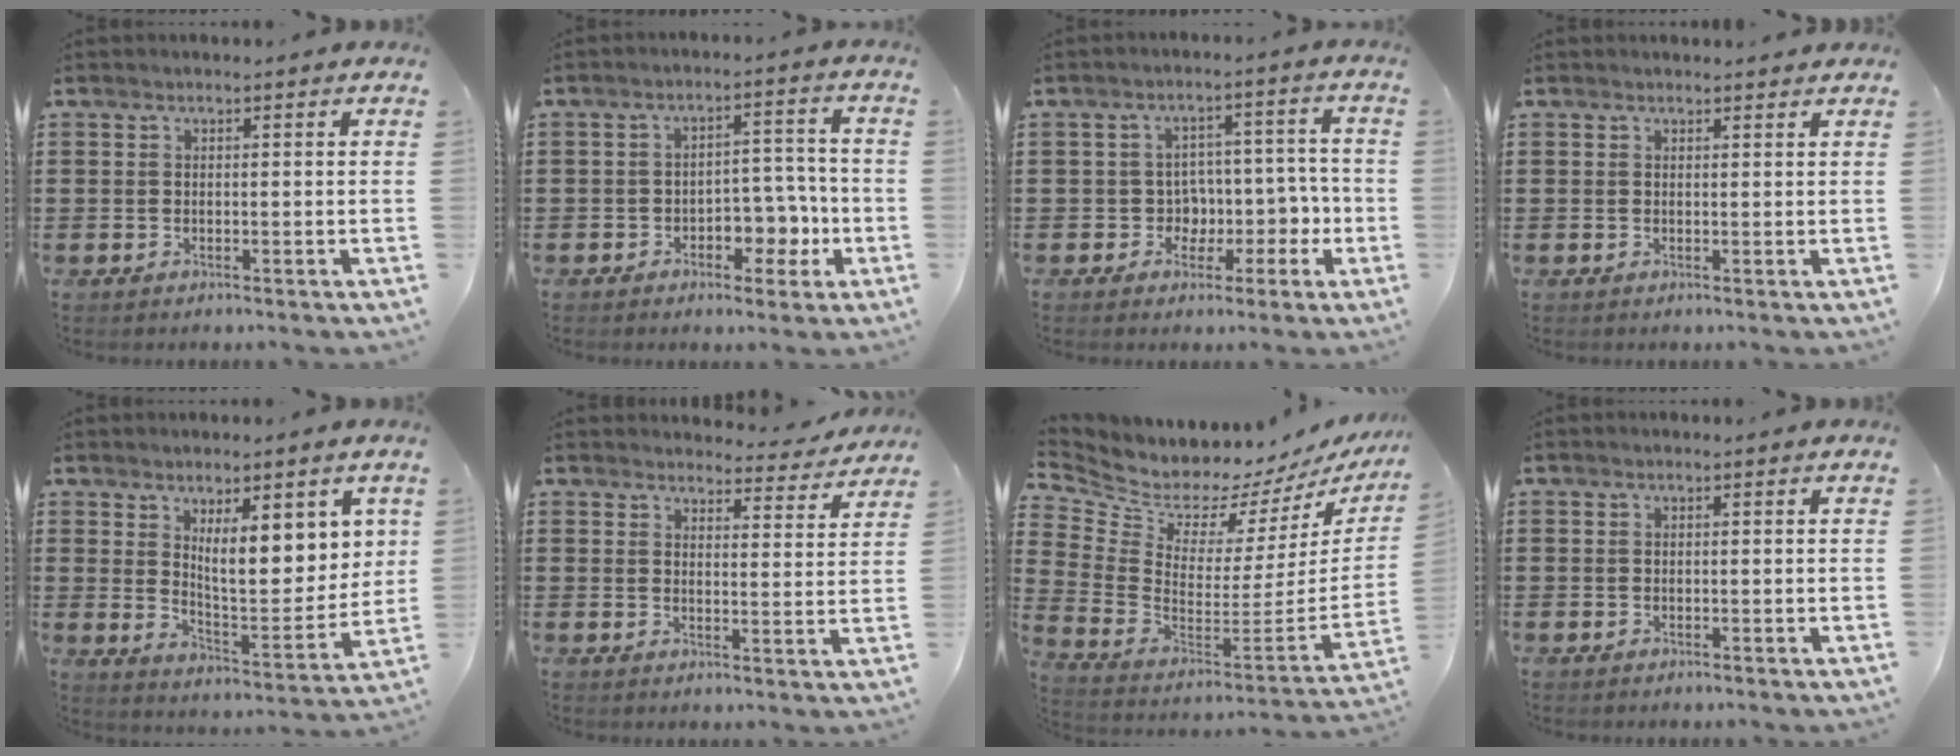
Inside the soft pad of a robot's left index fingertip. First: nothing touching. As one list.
[{"total": 5.6, "force": [-2.7, 3.6, 3.4], "torque": [-0.051, 0.012, -0.052]}, {"total": 5.4, "force": [-0.7, 5.2, 1.2], "torque": [-0.030, -0.007, -0.012]}, {"total": 0.8, "force": [0.7, 0.1, 0.1], "torque": [-0.004, 0.000, 0.015]}, {"total": 8.7, "force": [4.7, 2.7, 6.8], "torque": [-0.109, -0.031, 0.076]}, {"total": 4.0, "force": [4.0, 0.4, 0.5], "torque": [-0.018, -0.024, 0.070]}, {"total": 5.9, "force": [5.7, 1.5, 0.4], "torque": [-0.055, -0.068, 0.095]}, {"total": 0.0}]